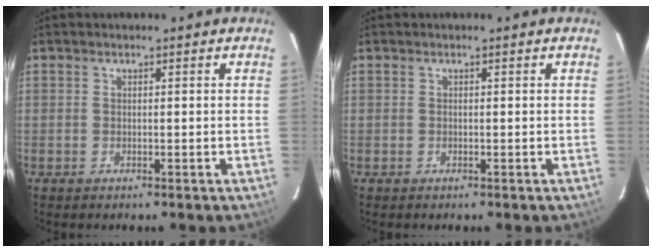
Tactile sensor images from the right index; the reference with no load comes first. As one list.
[{"total": 0.0}]